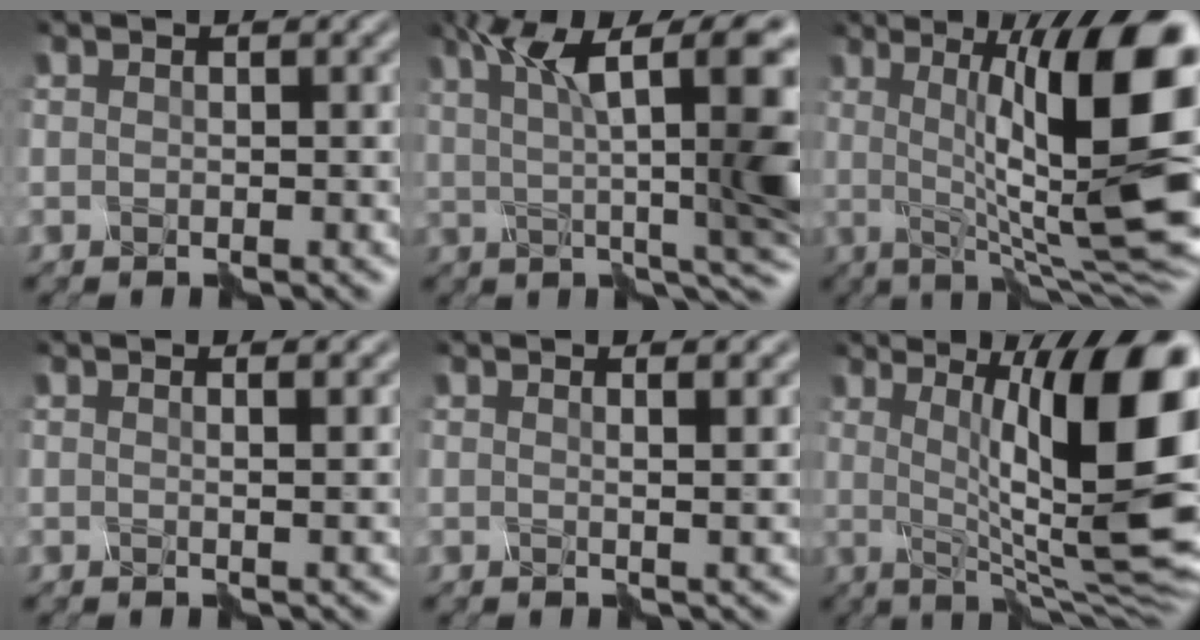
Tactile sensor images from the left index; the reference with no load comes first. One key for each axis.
{"total": 12.3, "fx": 2.8, "fy": 3.2, "fz": 11.5, "tx": -0.169, "ty": 0.012, "tz": 0.046}
{"total": 16.6, "fx": 1.5, "fy": 4.3, "fz": 16.0, "tx": -0.197, "ty": 0.013, "tz": 0.026}
{"total": 1.8, "fx": 1.1, "fy": 0.6, "fz": 1.4, "tx": -0.010, "ty": 0.009, "tz": -0.002}
{"total": 2.2, "fx": 1.3, "fy": 0.7, "fz": 1.7, "tx": -0.014, "ty": 0.010, "tz": 0.001}
{"total": 15.6, "fx": 1.7, "fy": 4.2, "fz": 14.9, "tx": -0.187, "ty": 0.005, "tz": 0.028}